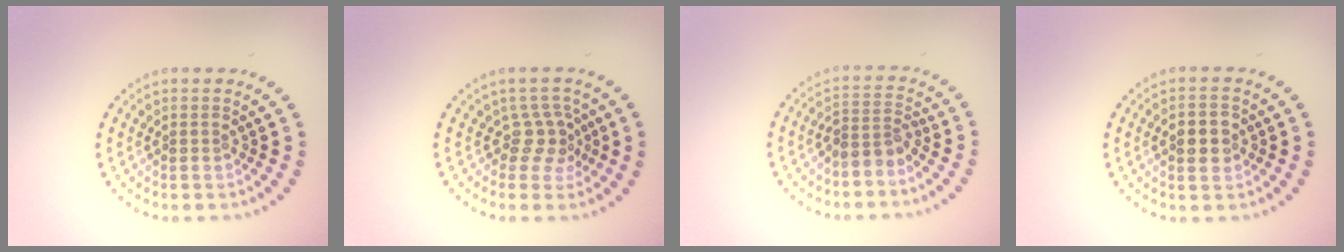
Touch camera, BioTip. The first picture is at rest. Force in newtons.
{"total": 2.2, "press": 1.4, "slide": 1.6}
{"total": 2.4, "press": 1.9, "slide": 1.5}
{"total": 2.6, "press": 2.6, "slide": 0.2}